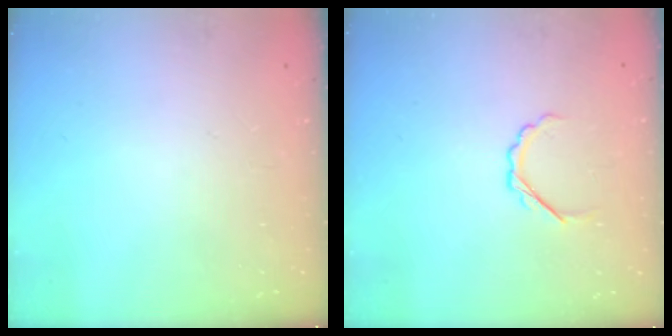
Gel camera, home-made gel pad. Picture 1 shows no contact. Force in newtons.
{"total": 3.1, "press": 2.9, "slide": 1.1}